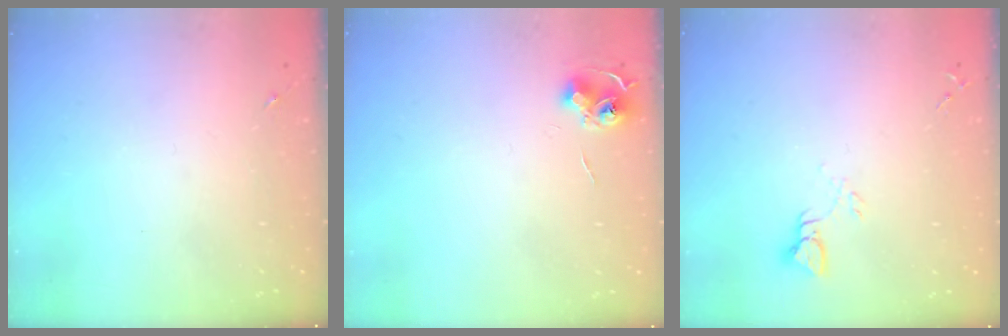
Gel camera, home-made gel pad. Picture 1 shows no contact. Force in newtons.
{"total": 6.8, "press": 6.8, "slide": 0.7}
{"total": 3.5, "press": 3.4, "slide": 0.3}